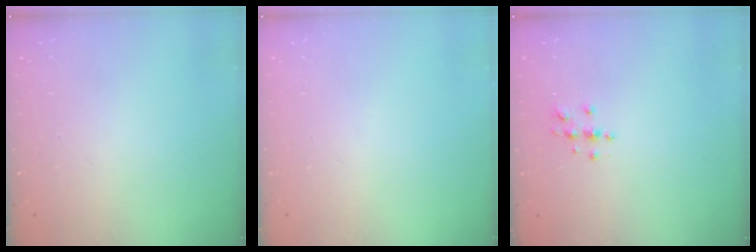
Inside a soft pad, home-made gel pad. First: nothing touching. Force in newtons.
{"total": 0.0}
{"total": 3.8, "press": 3.8, "slide": 0.4}